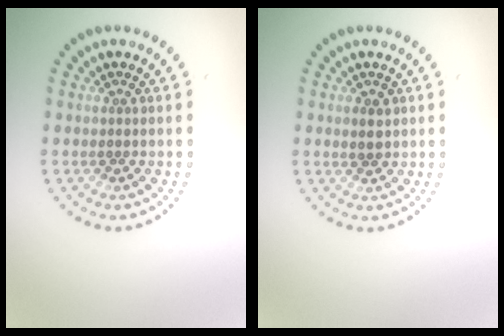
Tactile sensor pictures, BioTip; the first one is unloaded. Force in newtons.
{"total": 1.3, "press": 1.2, "slide": 0.5}